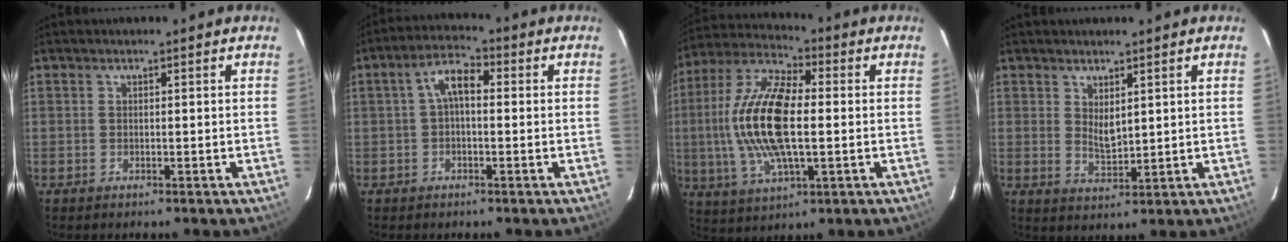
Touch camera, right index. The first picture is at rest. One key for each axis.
{"total": 5.3, "fx": 0.3, "fy": 2.7, "fz": 4.5, "tx": -0.087, "ty": 0.021, "tz": 0.005}
{"total": 17.8, "fx": -0.2, "fy": 6.8, "fz": 16.4, "tx": -0.335, "ty": 0.007, "tz": -0.008}
{"total": 3.7, "fx": 1.7, "fy": 1.7, "fz": 2.8, "tx": -0.044, "ty": -0.008, "tz": 0.032}